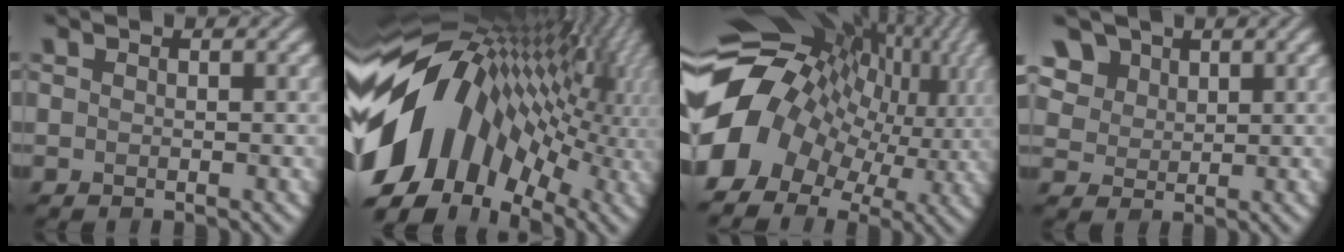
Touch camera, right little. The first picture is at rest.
{"total": 17.1, "force": [-1.4, 10.8, 13.1], "torque": [-0.243, 0.023, -0.039]}
{"total": 15.7, "force": [0.0, 11.9, 10.2], "torque": [-0.215, -0.008, 0.013]}
{"total": 6.1, "force": [3.6, 4.3, 2.4], "torque": [-0.078, 0.006, 0.065]}